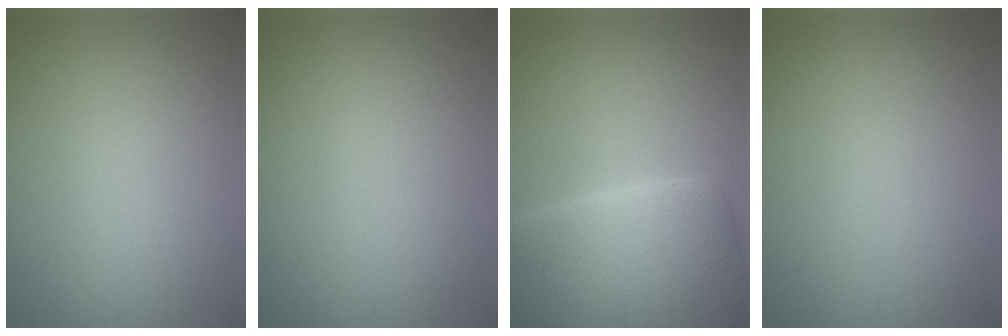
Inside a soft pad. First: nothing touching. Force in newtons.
{"total": 0.0}
{"total": 13.0, "press": 13.0, "slide": 0.7}
{"total": 0.0}